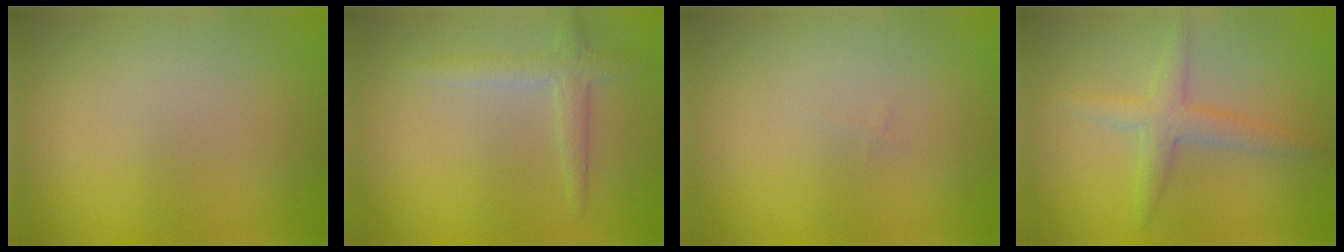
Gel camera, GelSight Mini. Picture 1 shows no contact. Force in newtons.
{"total": 2.3, "press": 2.3, "slide": 0.1}
{"total": 0.0}
{"total": 2.7, "press": 2.7, "slide": 0.1}